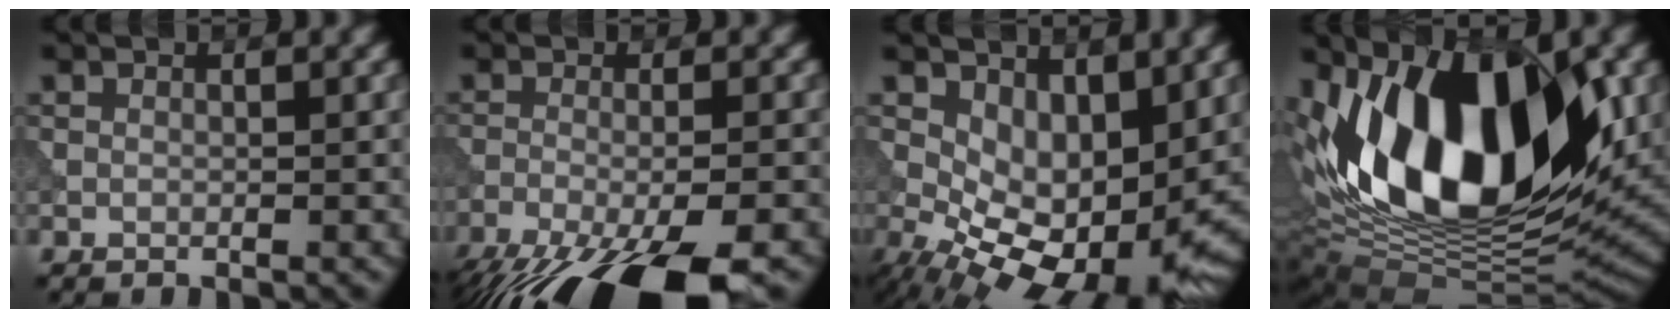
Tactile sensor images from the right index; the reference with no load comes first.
{"total": 12.0, "force": [-8.8, 3.3, 7.4], "torque": [-0.125, -0.053, -0.127]}
{"total": 8.7, "force": [-0.1, 4.8, 7.2], "torque": [-0.125, -0.027, 0.007]}
{"total": 16.3, "force": [3.8, 8.3, 13.5], "torque": [-0.233, 0.005, 0.046]}